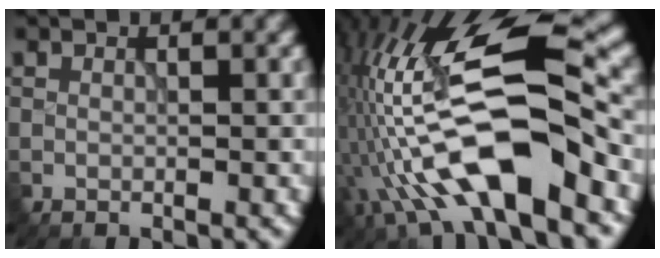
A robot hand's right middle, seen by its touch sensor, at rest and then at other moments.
{"total": 13.1, "force": [-3.8, 4.0, 11.8], "torque": [-0.211, 0.025, -0.071]}